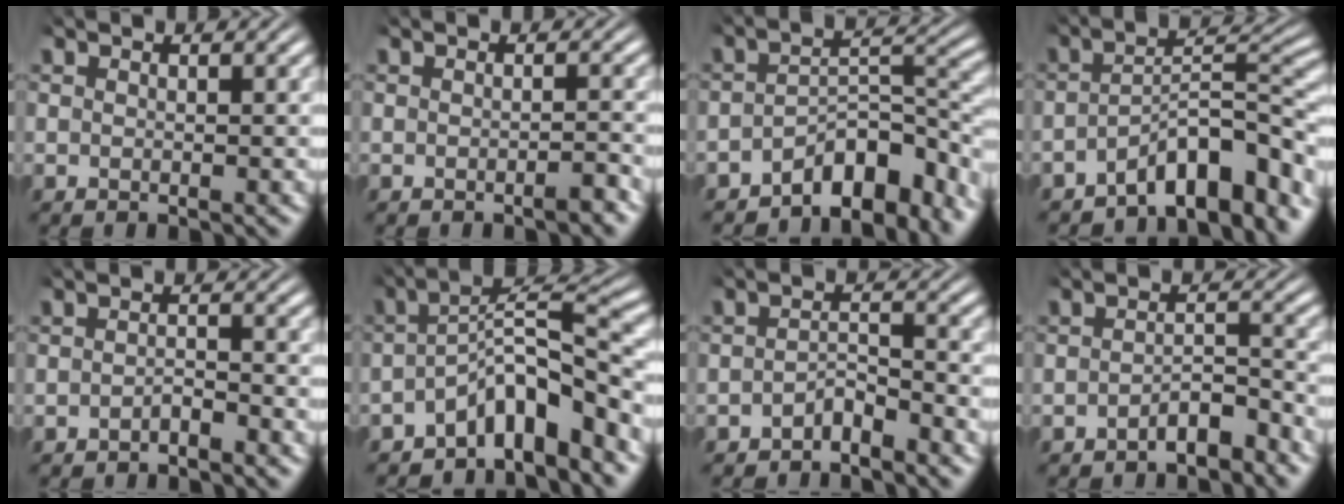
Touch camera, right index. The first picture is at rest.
{"total": 1.0, "force": [-0.9, -0.2, 0.3], "torque": [-0.004, 0.004, -0.020]}
{"total": 7.0, "force": [-4.4, 2.3, 4.8], "torque": [-0.063, -0.016, -0.065]}
{"total": 7.2, "force": [-4.0, 2.0, 5.7], "torque": [-0.082, -0.014, -0.056]}
{"total": 1.4, "force": [-1.3, 0.2, 0.4], "torque": [-0.004, -0.005, -0.022]}
{"total": 6.3, "force": [-2.9, 2.4, 5.1], "torque": [-0.081, -0.015, -0.039]}
{"total": 2.5, "force": [-2.3, 0.5, 0.7], "torque": [-0.002, -0.008, -0.041]}
{"total": 3.0, "force": [-2.8, 0.5, 1.2], "torque": [-0.007, -0.005, -0.049]}